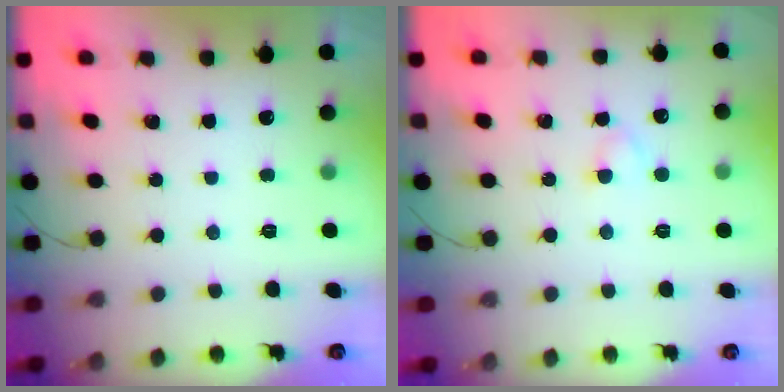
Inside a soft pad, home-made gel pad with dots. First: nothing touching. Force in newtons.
{"total": 2.7, "press": 2.5, "slide": 1.1}